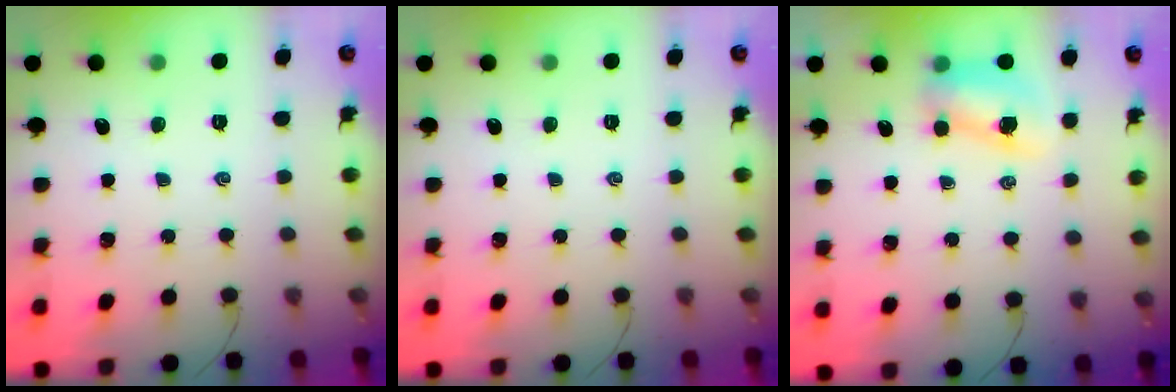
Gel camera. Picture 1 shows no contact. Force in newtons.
{"total": 0.0}
{"total": 7.6, "press": 7.5, "slide": 1.1}